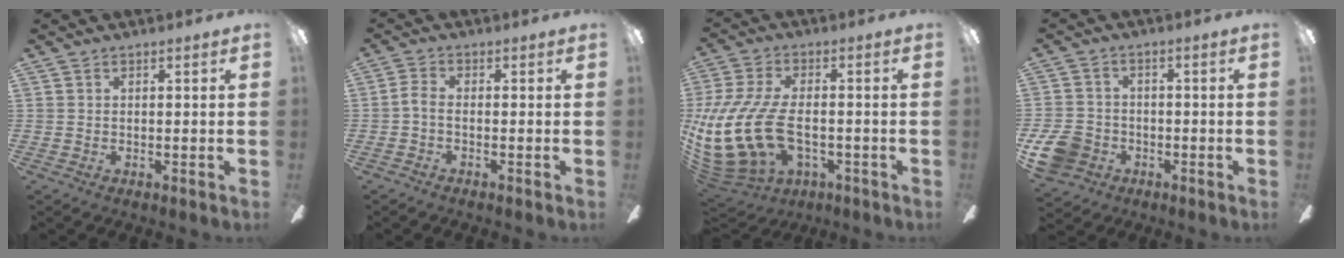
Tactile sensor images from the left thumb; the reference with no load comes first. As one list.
[{"total": 3.3, "force": [-0.9, 1.6, 2.8], "torque": [-0.063, 0.007, -0.021]}, {"total": 19.0, "force": [-3.2, 11.2, 15.0], "torque": [-0.342, 0.003, -0.054]}, {"total": 9.7, "force": [-4.3, 7.8, 3.9], "torque": [-0.091, 0.034, -0.079]}]